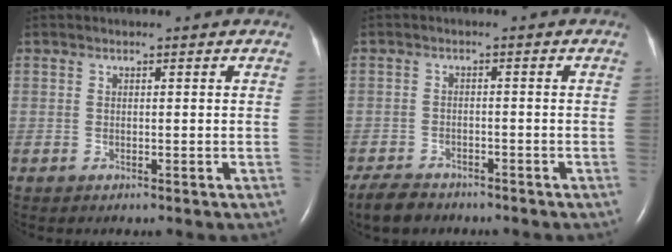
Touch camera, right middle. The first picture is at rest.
{"total": 4.5, "force": [-3.9, 1.6, 1.5], "torque": [-0.032, -0.009, -0.064]}